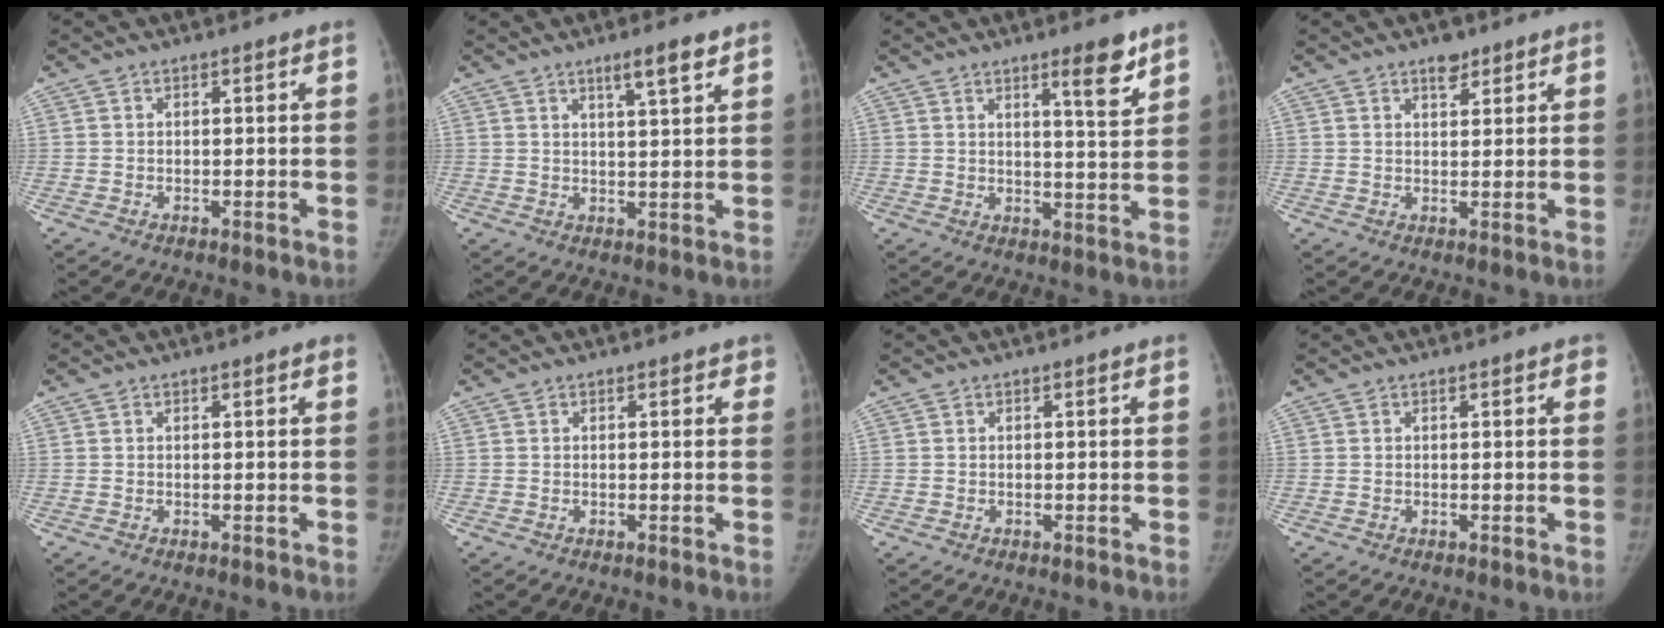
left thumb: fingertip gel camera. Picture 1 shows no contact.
{"total": 4.8, "force": [3.2, 0.5, 3.6], "torque": [-0.055, -0.020, 0.052]}
{"total": 6.8, "force": [4.5, 1.0, 5.0], "torque": [-0.062, -0.035, 0.066]}
{"total": 3.1, "force": [2.2, 1.5, 1.5], "torque": [-0.010, -0.013, 0.034]}
{"total": 0.6, "force": [0.4, 0.1, 0.5], "torque": [-0.005, 0.001, 0.002]}
{"total": 1.0, "force": [0.6, 0.7, 0.4], "torque": [0.010, -0.001, -0.001]}
{"total": 0.0}
{"total": 1.1, "force": [0.5, 0.4, 0.8], "torque": [-0.007, 0.001, 0.003]}